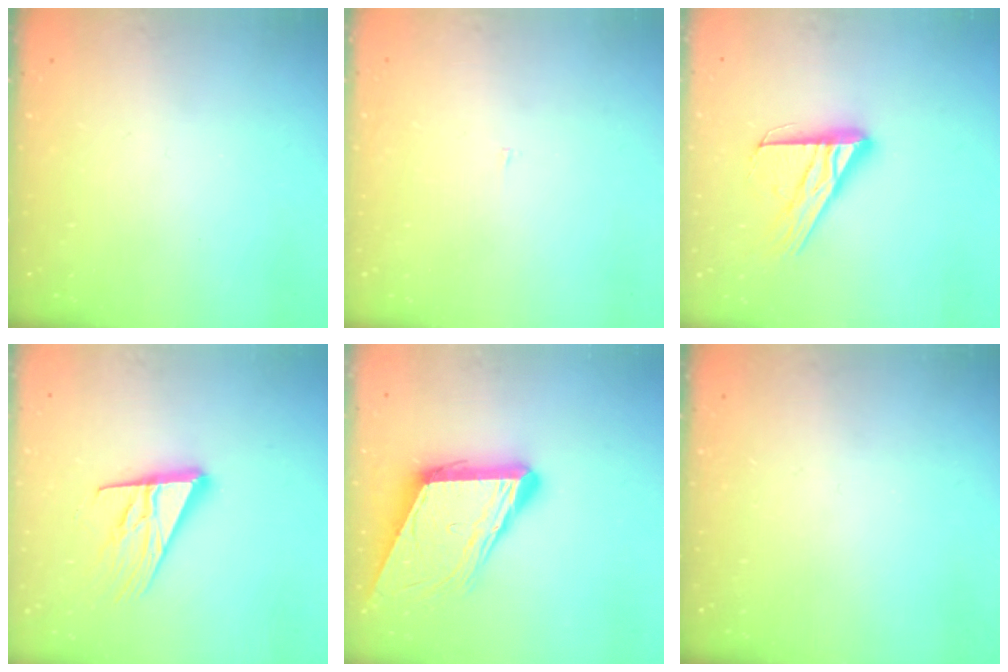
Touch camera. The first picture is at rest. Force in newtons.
{"total": 2.2, "press": 2.2, "slide": 0.2}
{"total": 16.7, "press": 16.6, "slide": 1.6}
{"total": 17.0, "press": 16.5, "slide": 4.2}
{"total": 15.9, "press": 15.4, "slide": 4.0}
{"total": 0.0}